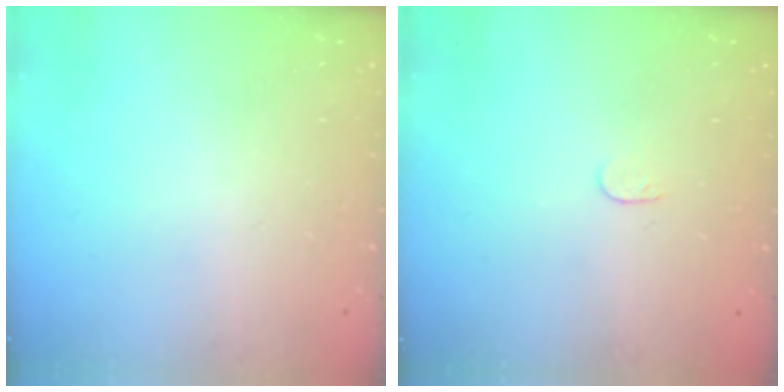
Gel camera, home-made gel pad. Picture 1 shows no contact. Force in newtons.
{"total": 3.3, "press": 3.3, "slide": 0.3}